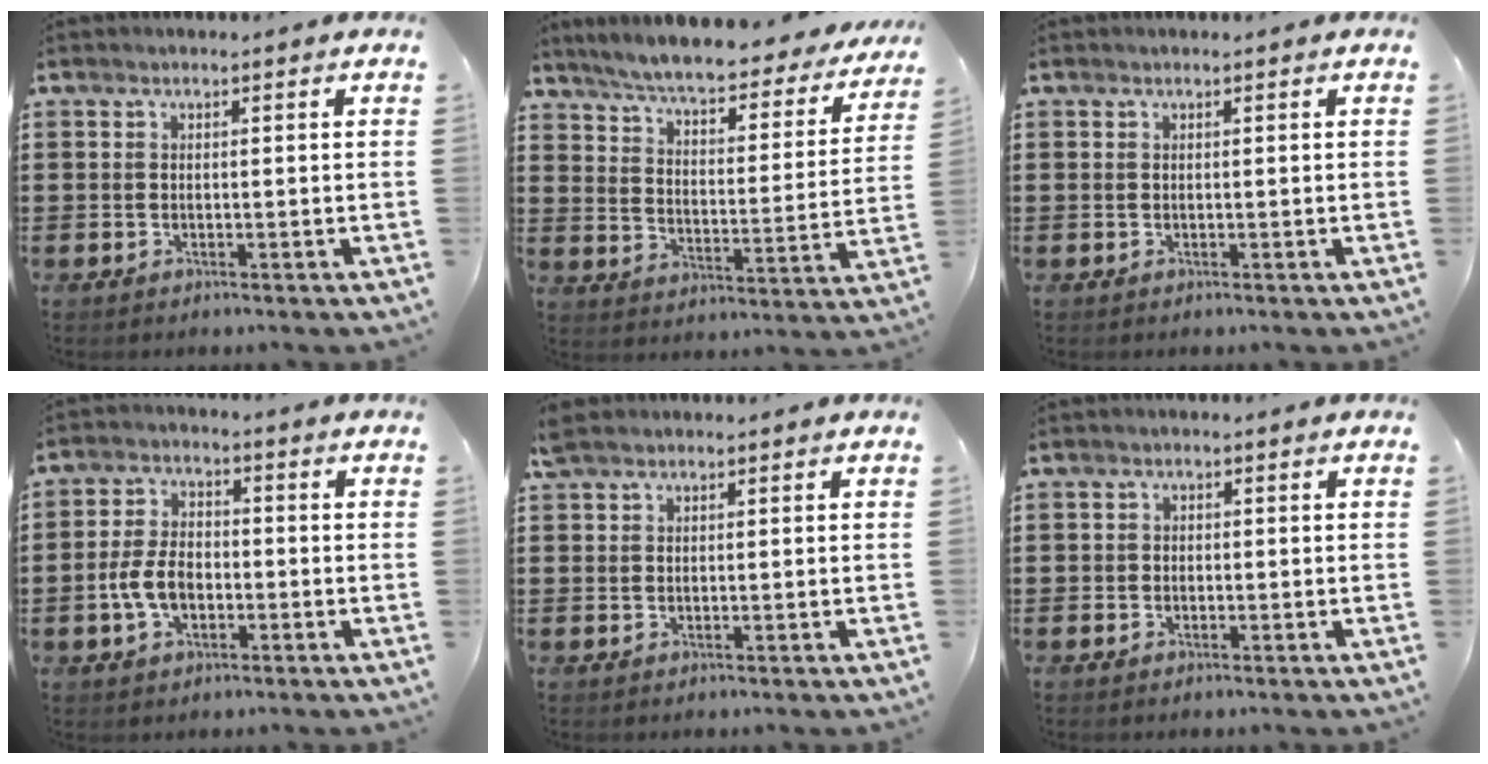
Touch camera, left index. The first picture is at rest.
{"total": 6.0, "force": [5.5, 0.0, 2.4], "torque": [-0.071, -0.038, 0.090]}
{"total": 0.0}
{"total": 6.4, "force": [-1.8, 3.8, 4.8], "torque": [-0.119, 0.000, -0.041]}
{"total": 1.5, "force": [1.1, 0.6, 0.8], "torque": [-0.019, 0.004, 0.021]}
{"total": 0.9, "force": [-0.4, 0.8, 0.2], "torque": [-0.007, 0.002, -0.009]}